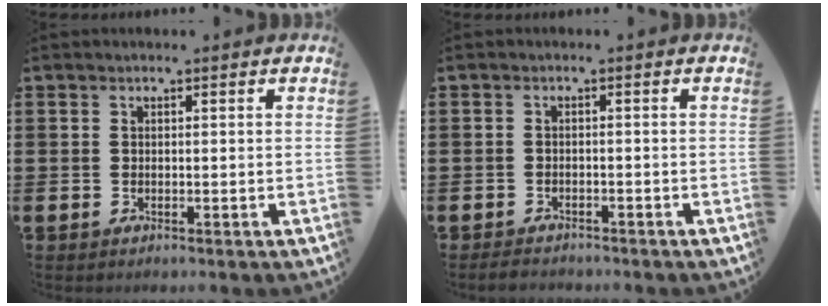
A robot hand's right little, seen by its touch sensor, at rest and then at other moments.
{"total": 1.2, "force": [-1.2, 0.2, 0.1], "torque": [-0.006, 0.001, -0.026]}